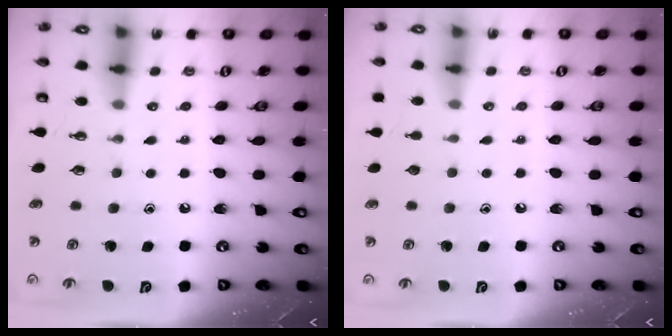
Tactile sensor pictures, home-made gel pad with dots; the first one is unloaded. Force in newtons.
{"total": 0.0}